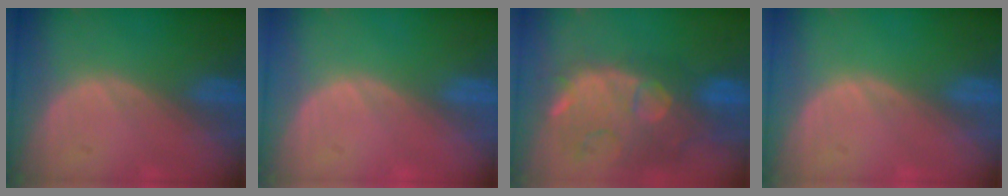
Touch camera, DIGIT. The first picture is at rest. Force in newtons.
{"total": 0.0}
{"total": 12.2, "press": 11.0, "slide": 5.4}
{"total": 0.0}